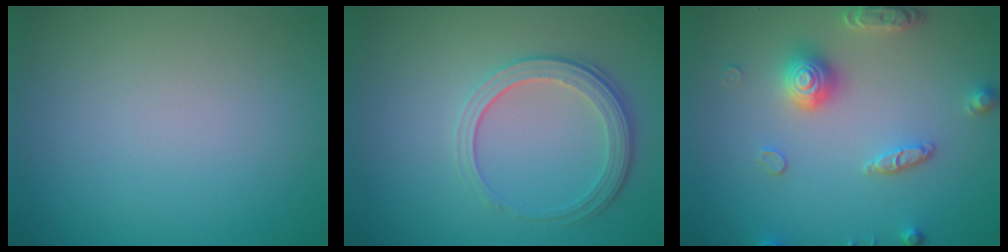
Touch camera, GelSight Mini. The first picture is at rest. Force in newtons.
{"total": 3.8, "press": 2.8, "slide": 2.6}
{"total": 4.1, "press": 3.5, "slide": 2.0}